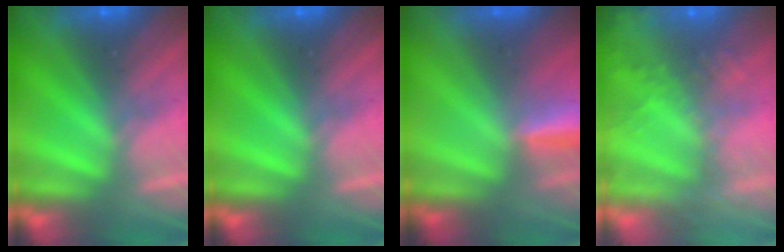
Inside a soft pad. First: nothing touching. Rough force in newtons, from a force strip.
{"total": 0.0}
{"total": 2.9}
{"total": 6.8}